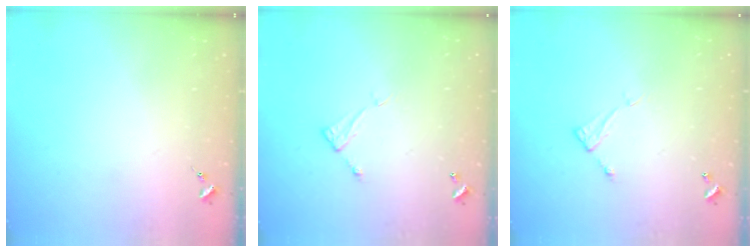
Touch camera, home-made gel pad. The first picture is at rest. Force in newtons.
{"total": 5.0, "press": 5.0, "slide": 0.2}
{"total": 5.0, "press": 5.0, "slide": 0.2}